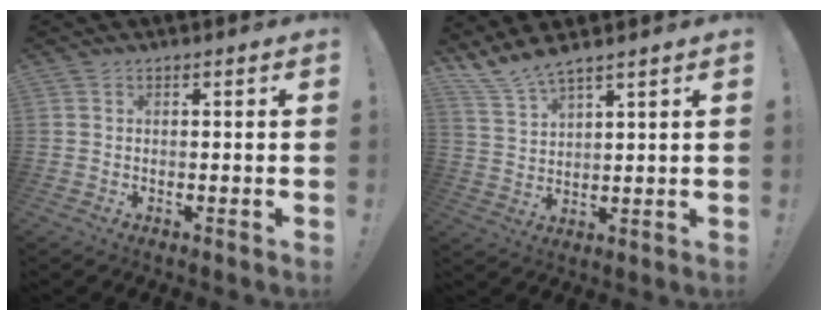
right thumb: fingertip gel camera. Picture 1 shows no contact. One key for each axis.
{"total": 6.6, "fx": 6.0, "fy": 0.7, "fz": 2.5, "tx": -0.071, "ty": -0.031, "tz": 0.116}